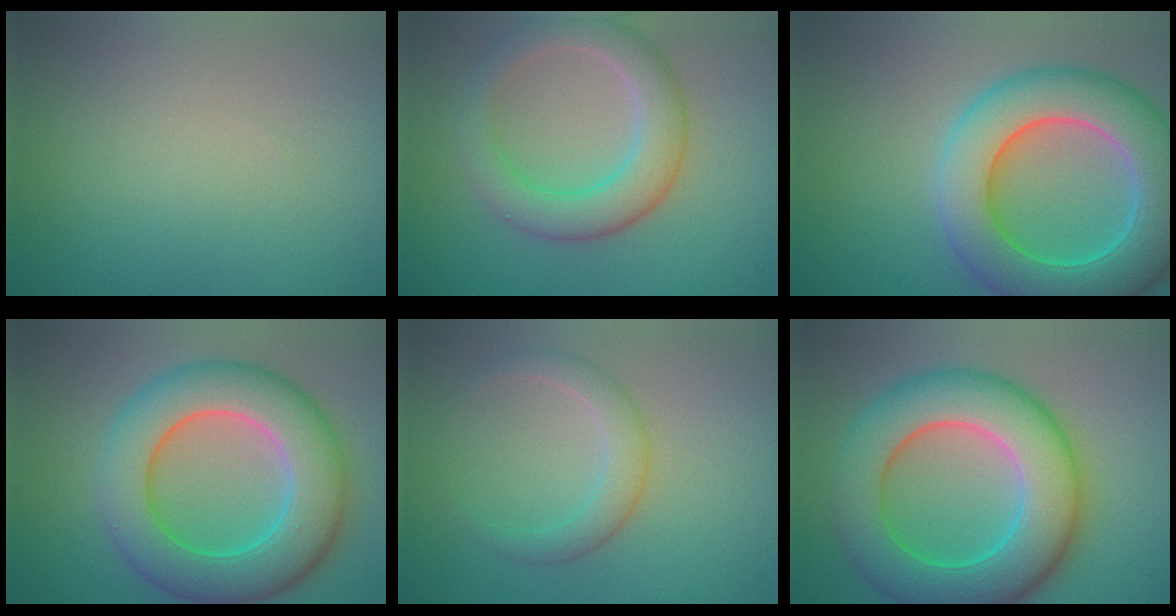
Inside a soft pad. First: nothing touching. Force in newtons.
{"total": 5.2, "press": 5.2, "slide": 0.2}
{"total": 10.1, "press": 10.1, "slide": 0.3}
{"total": 10.3, "press": 10.3, "slide": 0.3}
{"total": 2.6, "press": 2.6, "slide": 0.1}
{"total": 11.4, "press": 11.4, "slide": 0.1}